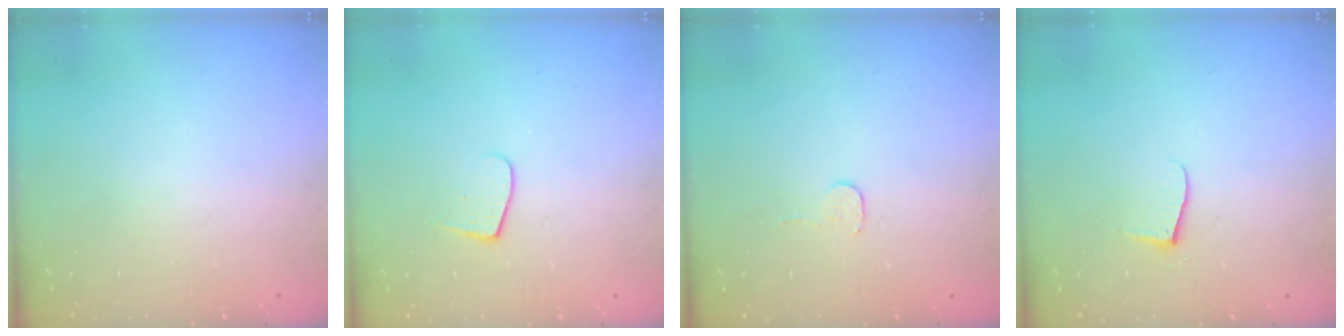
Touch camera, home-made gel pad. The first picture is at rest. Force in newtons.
{"total": 5.8, "press": 5.8, "slide": 0.7}
{"total": 2.7, "press": 2.7, "slide": 0.2}
{"total": 5.2, "press": 5.2, "slide": 0.5}